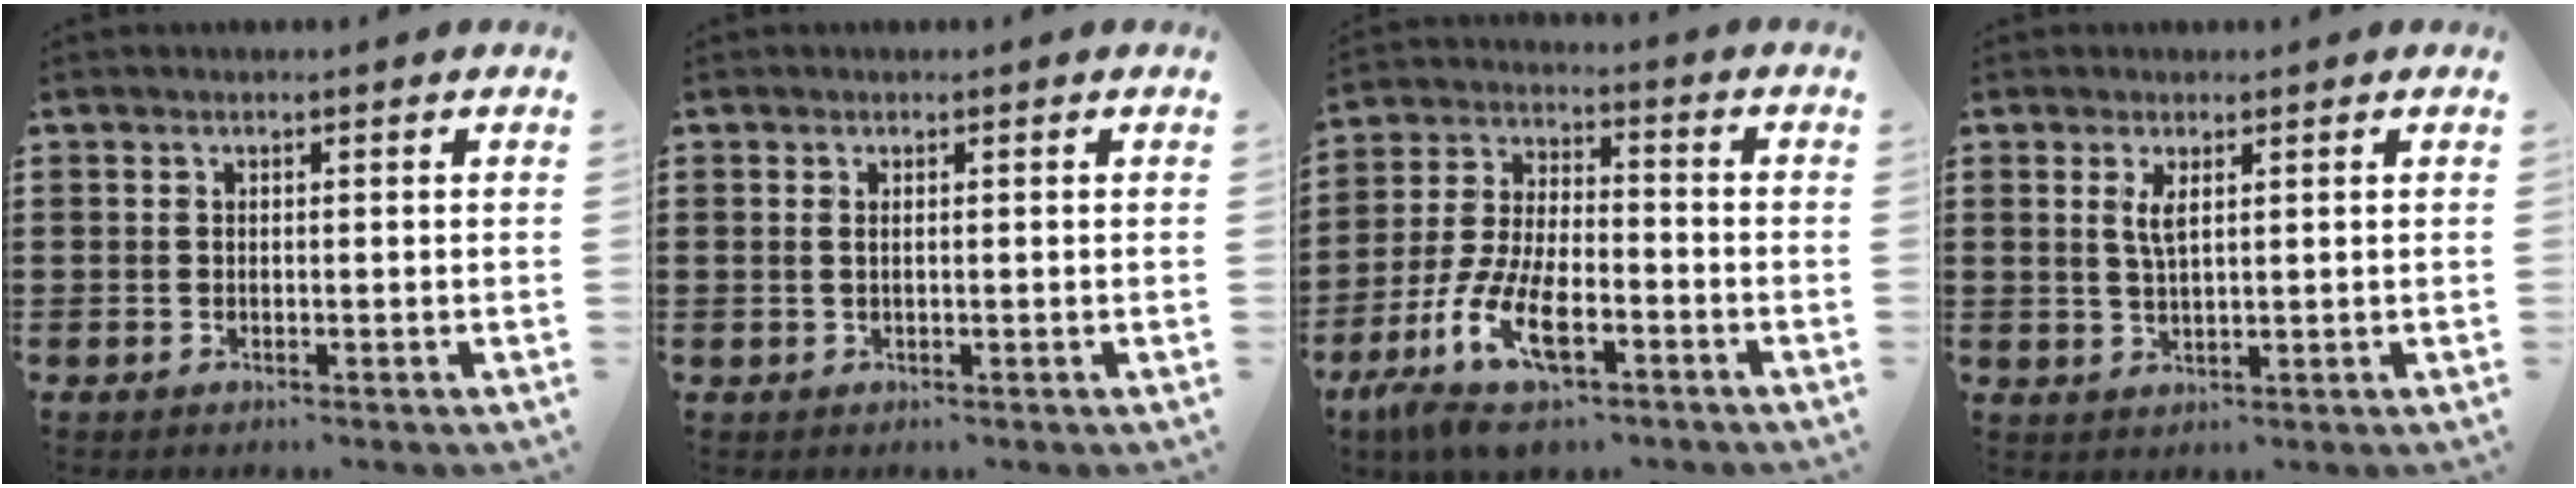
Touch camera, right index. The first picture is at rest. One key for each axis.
{"total": 0.6, "fx": 0.1, "fy": 0.0, "fz": 0.6, "tx": -0.011, "ty": 0.001, "tz": 0.002}
{"total": 12.2, "fx": -6.6, "fy": 4.7, "fz": 9.1, "tx": -0.203, "ty": 0.000, "tz": -0.127}
{"total": 2.6, "fx": 1.1, "fy": 0.7, "fz": 2.3, "tx": -0.048, "ty": 0.003, "tz": 0.018}